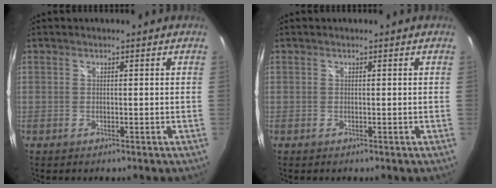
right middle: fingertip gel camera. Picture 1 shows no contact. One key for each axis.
{"total": 0.0}